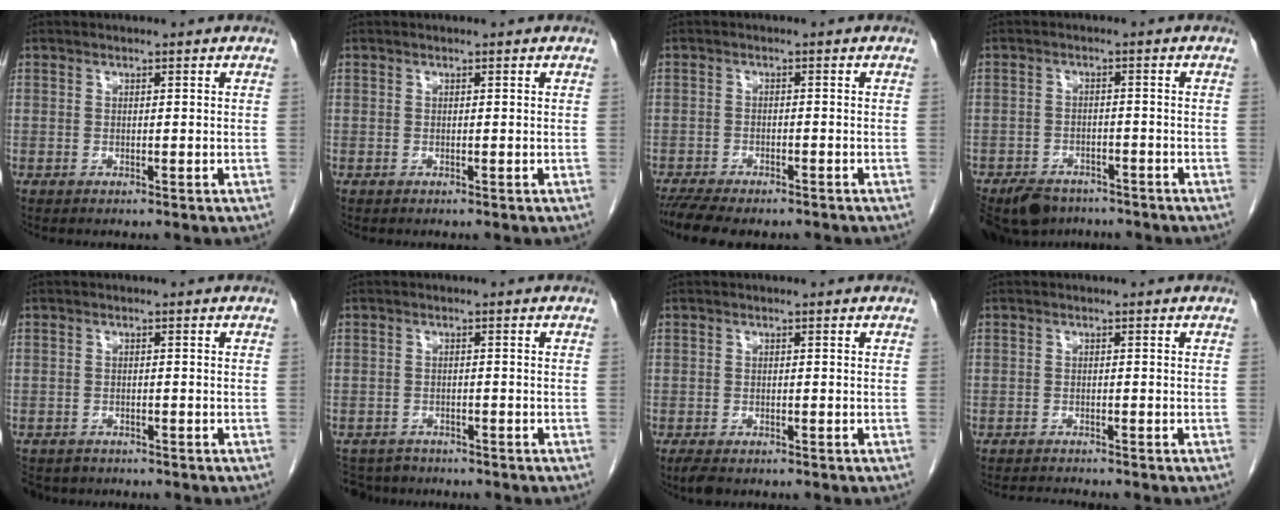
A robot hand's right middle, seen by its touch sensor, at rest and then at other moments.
{"total": 0.0}
{"total": 9.2, "force": [-7.7, 2.5, 4.4], "torque": [-0.072, -0.006, -0.114]}
{"total": 10.2, "force": [-8.2, 5.2, 3.3], "torque": [-0.071, -0.013, -0.117]}
{"total": 5.3, "force": [-4.3, 2.9, 0.9], "torque": [-0.014, -0.003, -0.066]}
{"total": 5.1, "force": [-4.6, 2.2, 0.1], "torque": [0.003, -0.006, -0.074]}
{"total": 2.6, "force": [-2.0, 0.9, 1.5], "torque": [-0.032, -0.007, -0.030]}
{"total": 2.6, "force": [-2.5, -0.4, 0.5], "torque": [-0.012, -0.014, -0.040]}